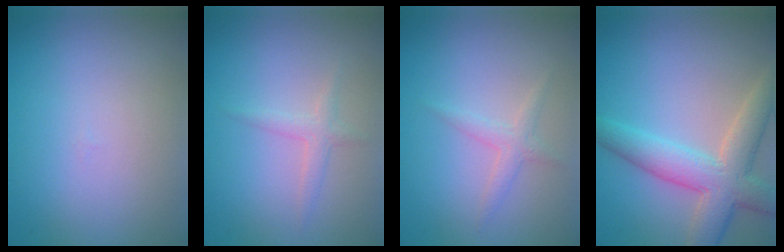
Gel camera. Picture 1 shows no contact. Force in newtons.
{"total": 1.3, "press": 1.3, "slide": 0.0}
{"total": 1.5, "press": 1.5, "slide": 0.0}
{"total": 6.0, "press": 6.0, "slide": 0.4}